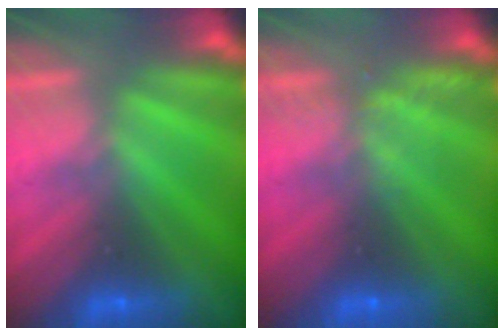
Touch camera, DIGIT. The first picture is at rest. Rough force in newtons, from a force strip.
{"total": 2.2}